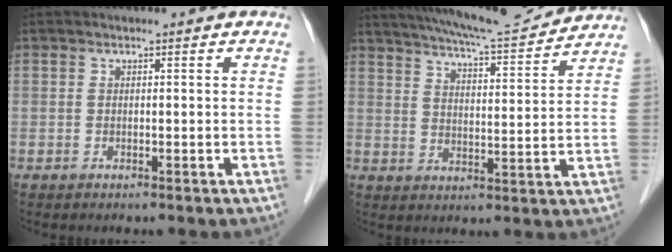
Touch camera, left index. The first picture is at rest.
{"total": 13.8, "force": [12.9, 0.5, 4.7], "torque": [-0.081, 0.006, 0.185]}